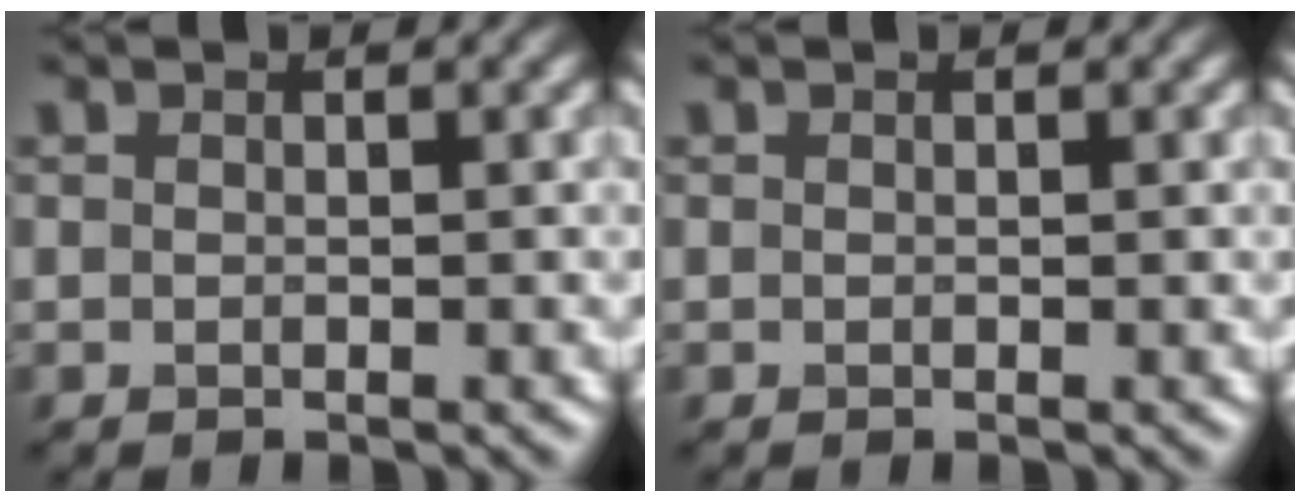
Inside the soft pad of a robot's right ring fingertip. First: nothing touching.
{"total": 0.0}